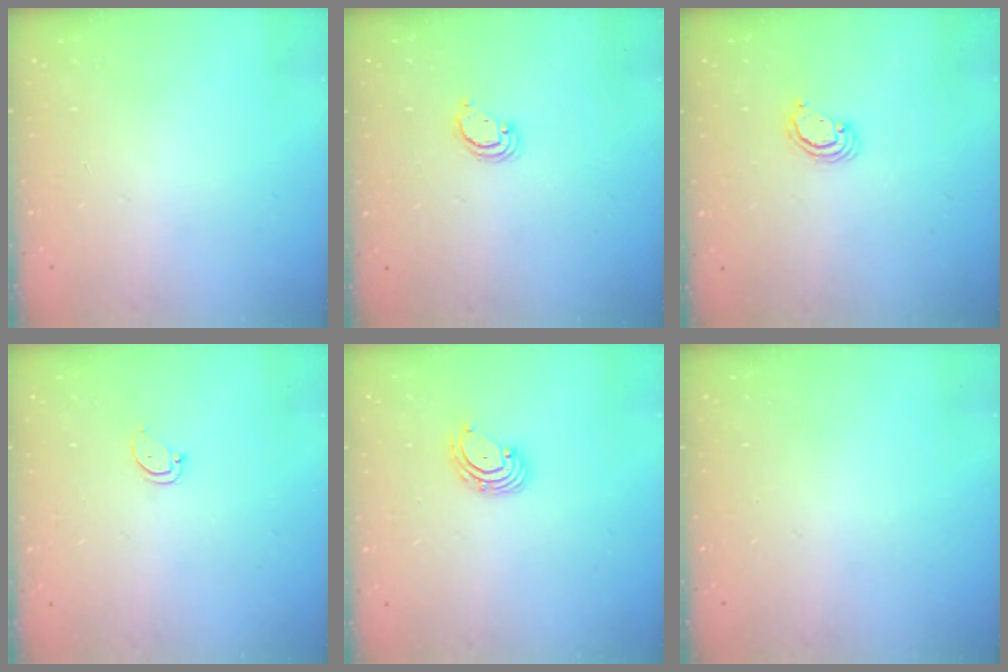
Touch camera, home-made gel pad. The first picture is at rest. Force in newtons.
{"total": 2.4, "press": 2.4, "slide": 0.2}
{"total": 2.3, "press": 2.3, "slide": 0.2}
{"total": 2.9, "press": 2.9, "slide": 0.2}
{"total": 3.3, "press": 3.2, "slide": 0.5}
{"total": 0.0}